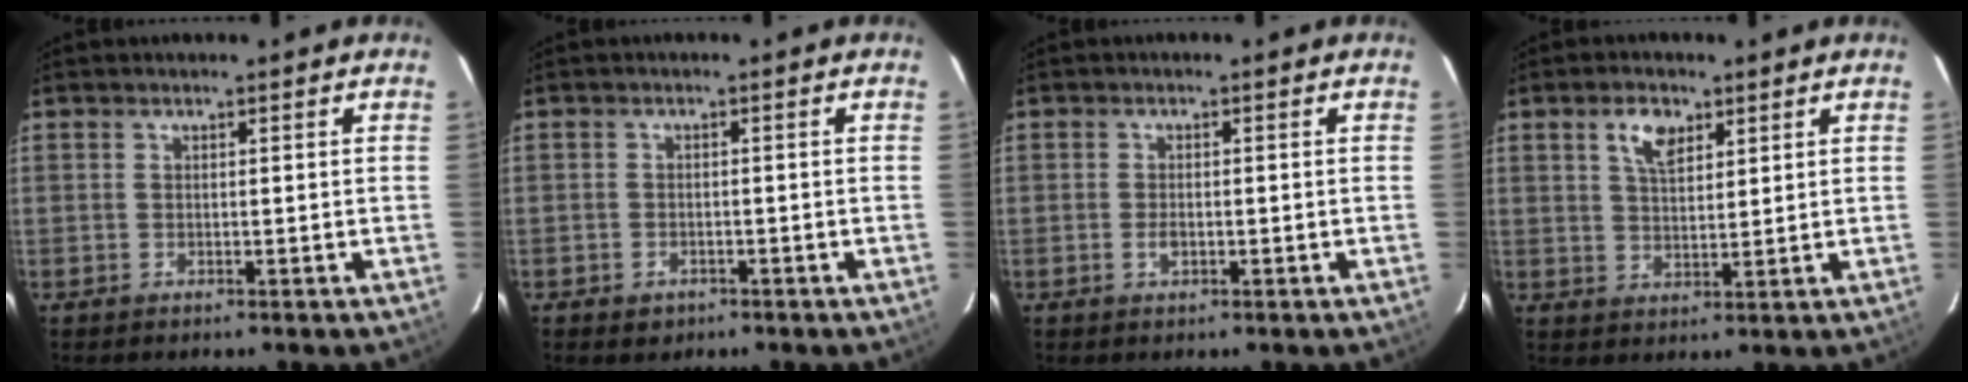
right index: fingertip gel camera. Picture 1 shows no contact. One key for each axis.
{"total": 2.4, "fx": -1.4, "fy": 1.8, "fz": 0.7, "tx": -0.017, "ty": 0.002, "tz": -0.016}
{"total": 1.6, "fx": -0.5, "fy": 1.0, "fz": 1.2, "tx": -0.023, "ty": 0.000, "tz": -0.009}
{"total": 5.3, "fx": 2.8, "fy": 2.8, "fz": 3.6, "tx": -0.062, "ty": 0.008, "tz": 0.052}